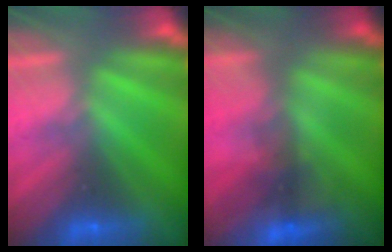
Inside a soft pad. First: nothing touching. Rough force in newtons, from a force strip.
{"total": 4.5}